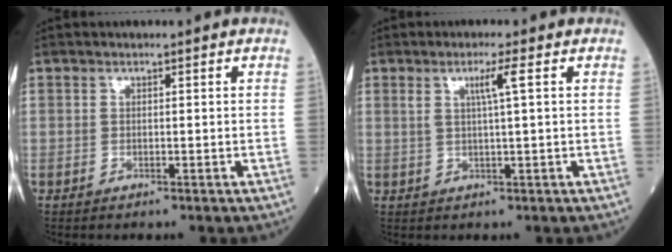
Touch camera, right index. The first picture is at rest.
{"total": 3.3, "force": [1.2, -0.5, 3.0], "torque": [-0.057, -0.001, 0.021]}